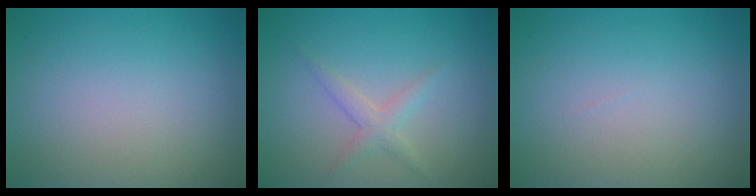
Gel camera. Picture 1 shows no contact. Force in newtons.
{"total": 1.7, "press": 1.7, "slide": 0.1}
{"total": 0.0}